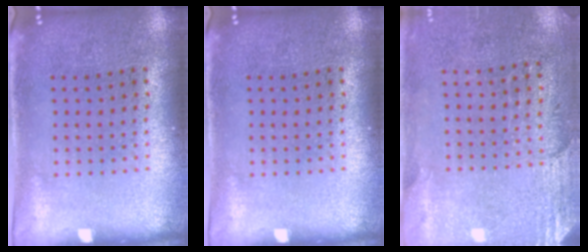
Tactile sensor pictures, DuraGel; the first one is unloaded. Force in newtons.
{"total": 0.0}
{"total": 2.8, "press": 2.4, "slide": 1.4}